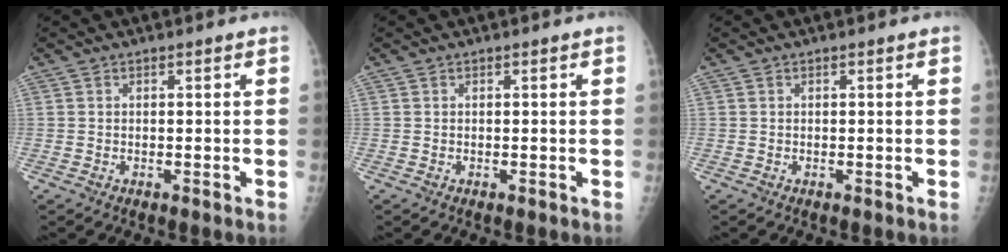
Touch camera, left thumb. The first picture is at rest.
{"total": 0.0}
{"total": 0.0}